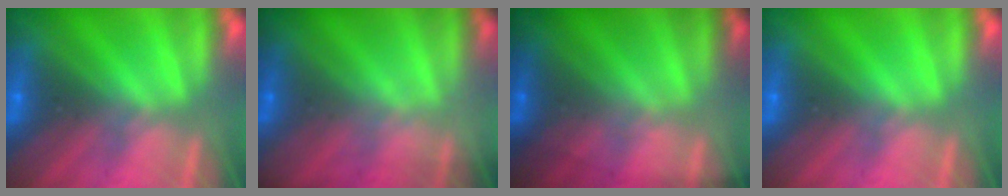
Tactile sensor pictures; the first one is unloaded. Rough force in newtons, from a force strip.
{"total": 1.7}
{"total": 1.8}
{"total": 0.0}